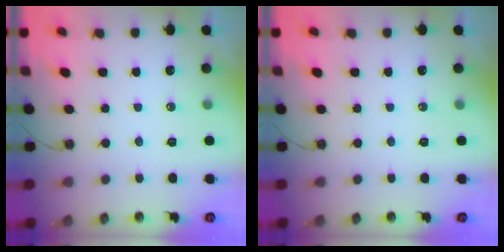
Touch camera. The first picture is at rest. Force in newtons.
{"total": 0.0}